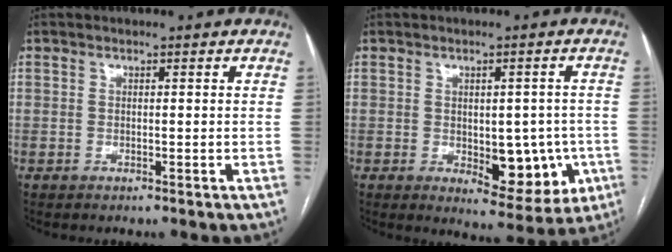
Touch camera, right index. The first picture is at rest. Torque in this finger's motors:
{"motor_torque": [0.28, -0.05, 0.19, 0.06]}